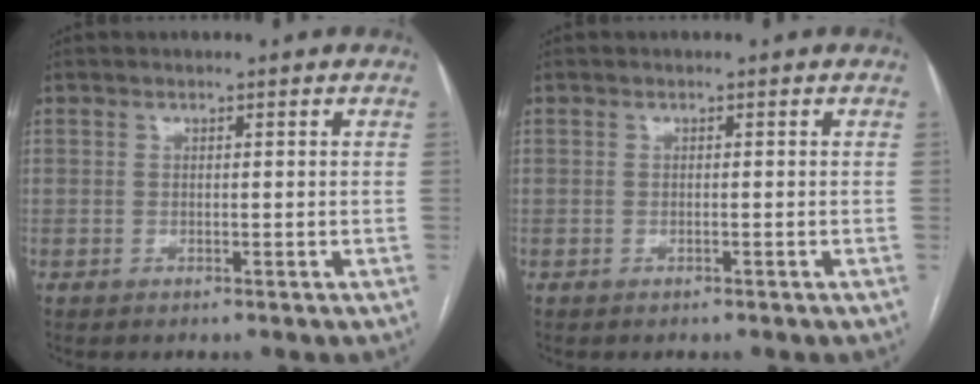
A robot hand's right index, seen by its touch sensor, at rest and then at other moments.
{"total": 0.0}